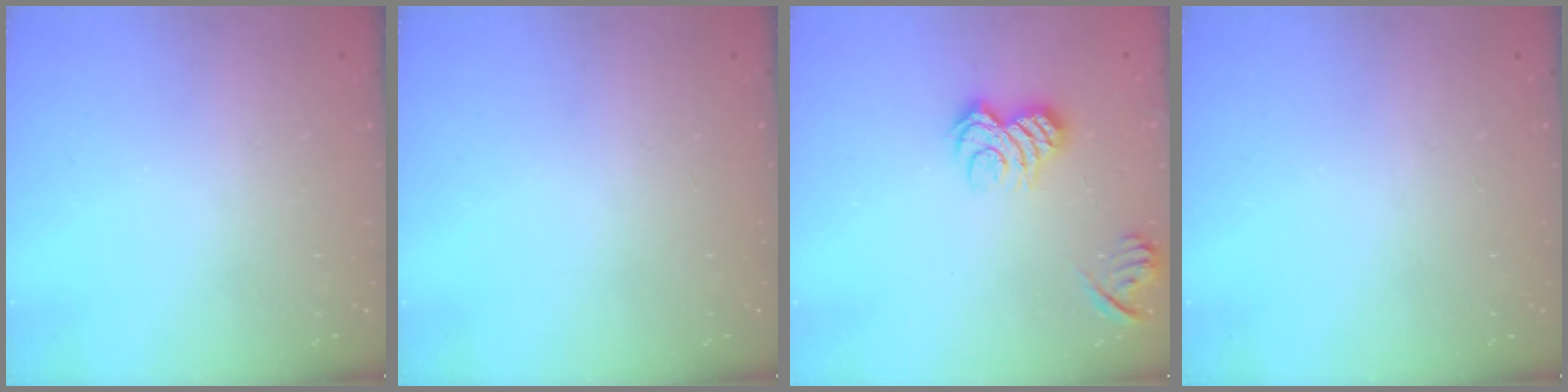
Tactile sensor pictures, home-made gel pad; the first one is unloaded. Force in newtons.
{"total": 0.0}
{"total": 9.3, "press": 9.3, "slide": 0.3}
{"total": 0.0}